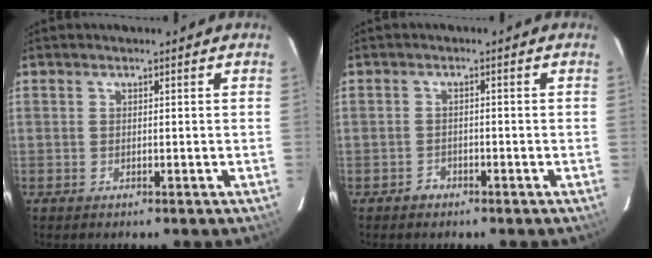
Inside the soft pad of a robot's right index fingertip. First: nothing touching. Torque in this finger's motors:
{"motor_torque": [0.04, 0.01, -0.05, -0.03]}